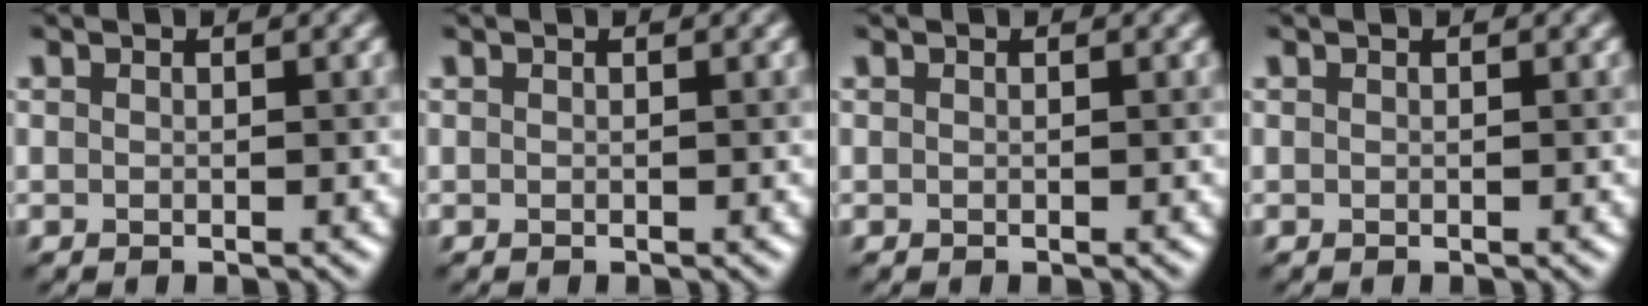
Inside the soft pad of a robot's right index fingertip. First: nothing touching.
{"total": 0.0}
{"total": 0.0}
{"total": 0.0}